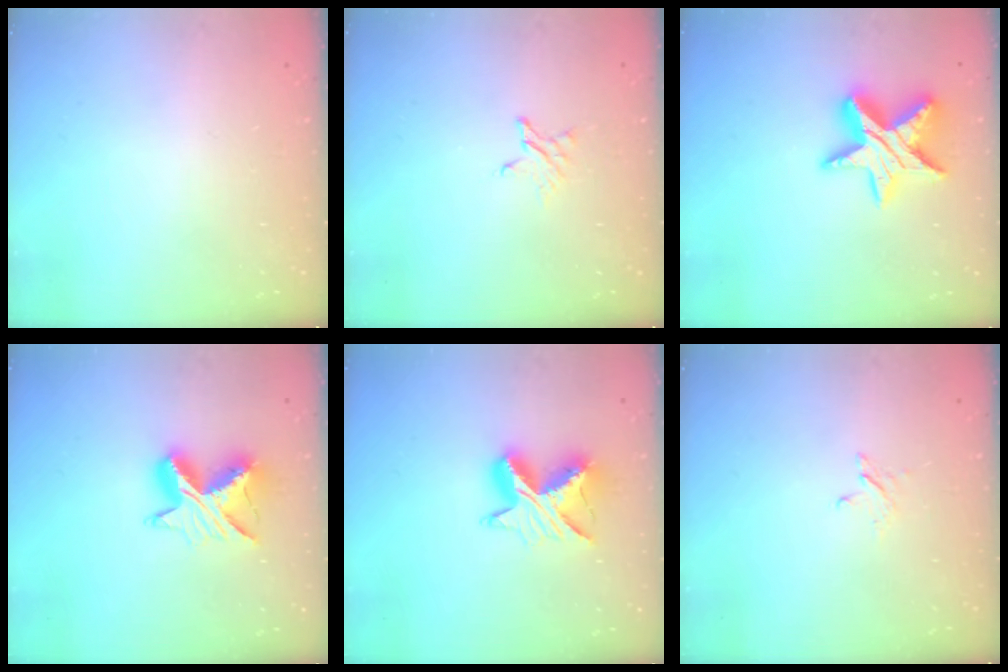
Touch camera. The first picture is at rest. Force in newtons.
{"total": 2.4, "press": 2.4, "slide": 0.2}
{"total": 14.6, "press": 14.5, "slide": 1.2}
{"total": 10.2, "press": 10.2, "slide": 0.5}
{"total": 10.2, "press": 10.2, "slide": 0.5}
{"total": 2.8, "press": 2.8, "slide": 0.3}